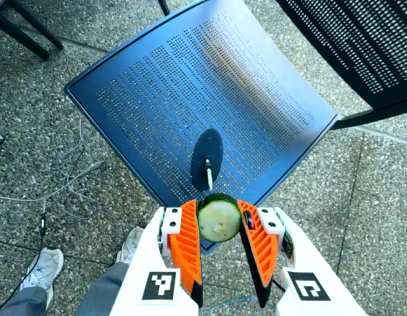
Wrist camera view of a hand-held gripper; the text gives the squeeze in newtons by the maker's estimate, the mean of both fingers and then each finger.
{"total": 9.2, "left": 8.6, "right": 9.8}